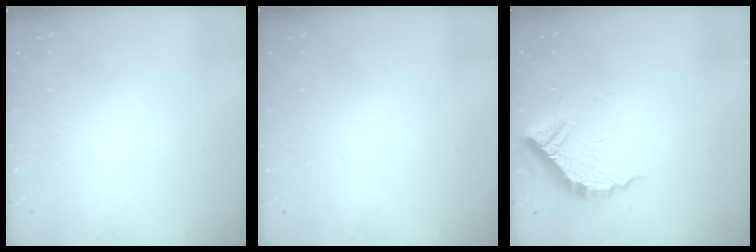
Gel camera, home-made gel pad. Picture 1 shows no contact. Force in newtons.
{"total": 0.0}
{"total": 11.1, "press": 11.1, "slide": 0.4}